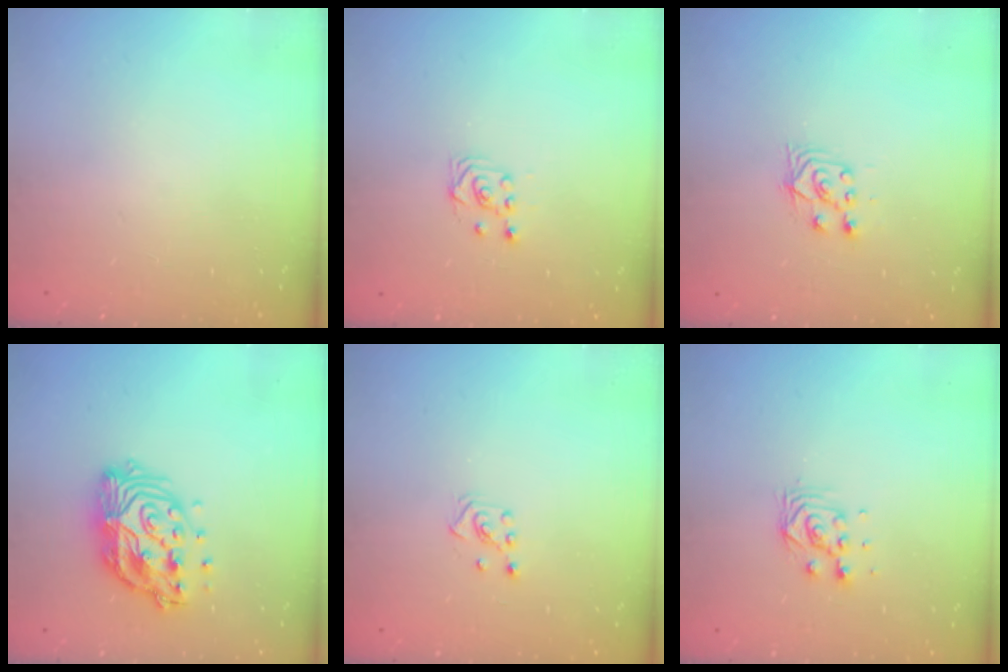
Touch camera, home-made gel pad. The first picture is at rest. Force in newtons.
{"total": 2.7, "press": 2.4, "slide": 1.3}
{"total": 4.4, "press": 4.2, "slide": 1.0}
{"total": 15.0, "press": 14.9, "slide": 1.3}
{"total": 2.6, "press": 2.5, "slide": 0.6}
{"total": 4.7, "press": 4.6, "slide": 0.6}